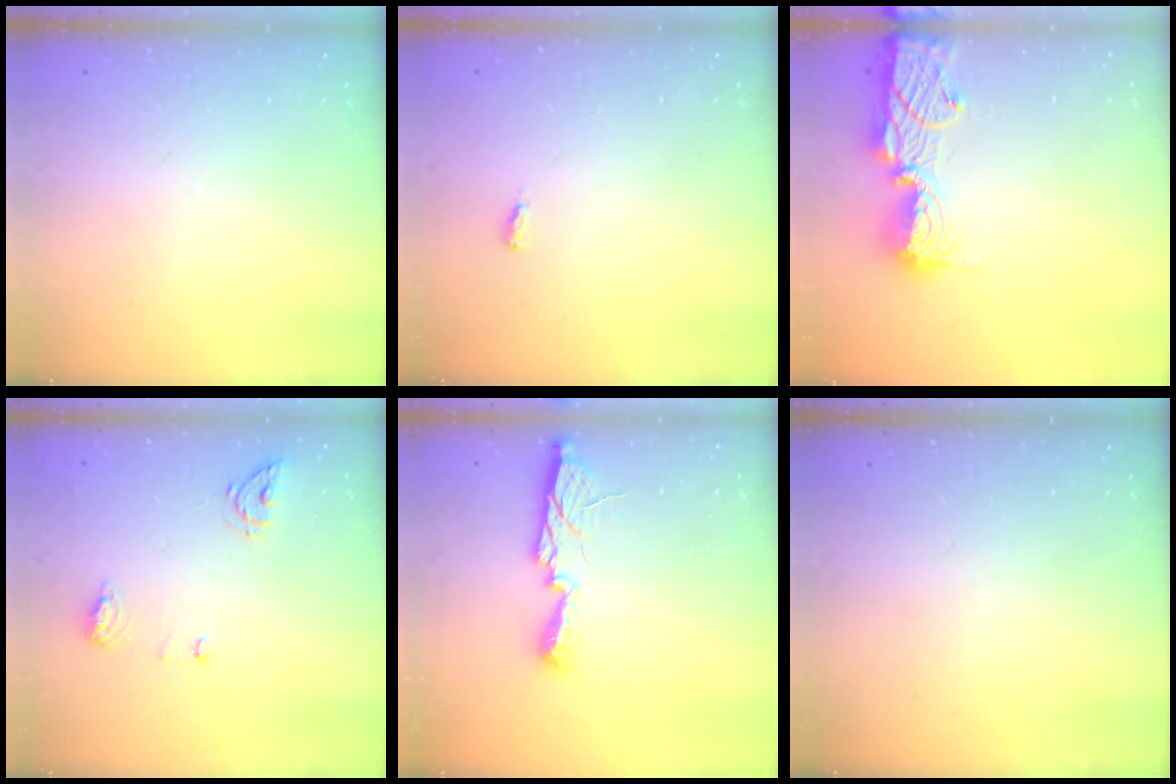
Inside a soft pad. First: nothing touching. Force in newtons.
{"total": 2.6, "press": 2.4, "slide": 1.0}
{"total": 13.6, "press": 13.5, "slide": 1.0}
{"total": 6.9, "press": 6.7, "slide": 1.7}
{"total": 9.7, "press": 9.7, "slide": 0.9}
{"total": 0.0}